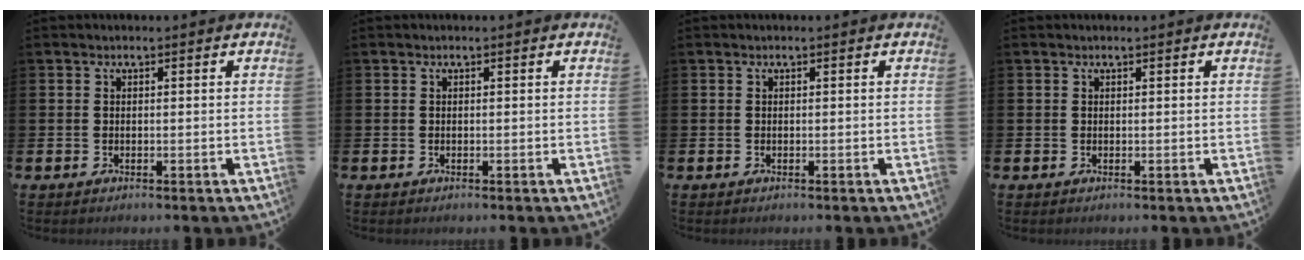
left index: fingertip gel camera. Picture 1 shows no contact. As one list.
[{"total": 0.0}, {"total": 0.0}, {"total": 0.0}]